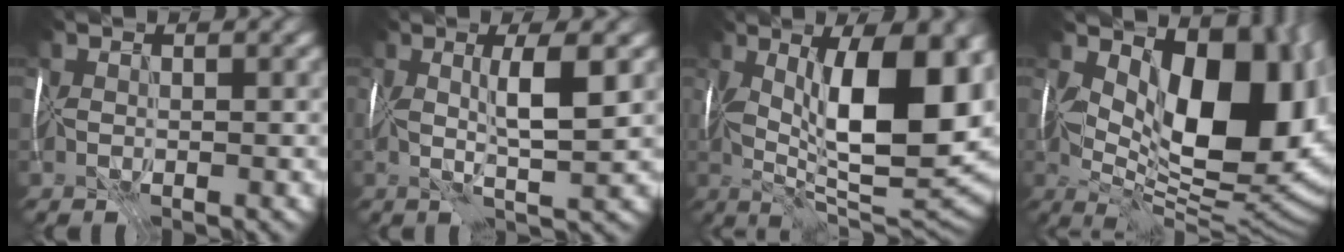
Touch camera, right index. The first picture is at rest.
{"total": 4.7, "force": [0.9, 0.7, 4.6], "torque": [-0.078, 0.003, 0.014]}
{"total": 15.3, "force": [2.3, 5.4, 14.1], "torque": [-0.208, 0.001, 0.031]}
{"total": 16.9, "force": [3.4, 9.0, 13.9], "torque": [-0.160, -0.001, 0.064]}